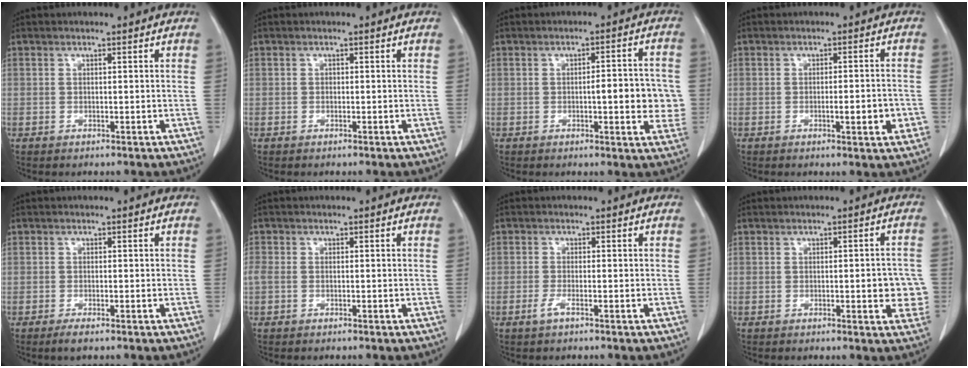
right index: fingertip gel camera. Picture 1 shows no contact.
{"total": 0.0}
{"total": 7.5, "force": [-0.8, 2.1, 7.2], "torque": [-0.084, 0.011, -0.010]}
{"total": 4.4, "force": [-1.4, 0.8, 4.1], "torque": [-0.057, -0.001, -0.015]}
{"total": 1.3, "force": [-0.9, 0.3, 0.9], "torque": [-0.019, -0.003, -0.015]}
{"total": 2.0, "force": [-0.5, 1.4, 1.4], "torque": [-0.049, 0.007, -0.006]}
{"total": 1.5, "force": [-0.9, 0.1, 1.2], "torque": [-0.027, -0.002, -0.021]}
{"total": 4.9, "force": [-0.7, 1.5, 4.6], "torque": [-0.042, 0.000, -0.011]}